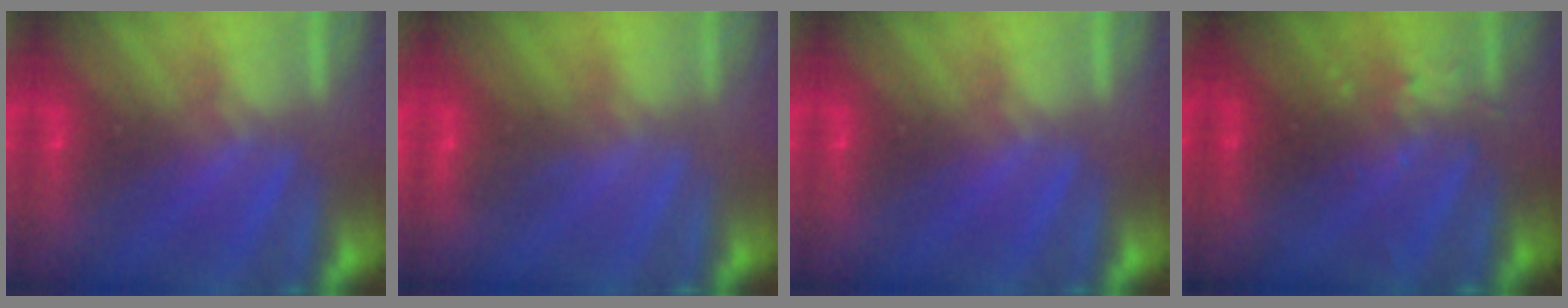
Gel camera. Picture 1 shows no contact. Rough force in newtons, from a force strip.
{"total": 2.9}
{"total": 0.0}
{"total": 2.5}